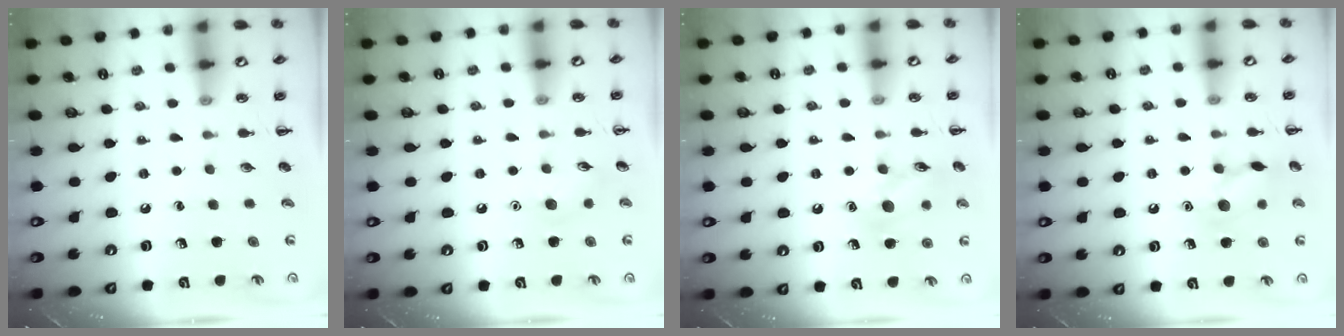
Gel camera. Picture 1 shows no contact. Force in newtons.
{"total": 6.6, "press": 6.3, "slide": 1.9}
{"total": 10.7, "press": 10.7, "slide": 0.8}
{"total": 10.6, "press": 10.6, "slide": 0.6}